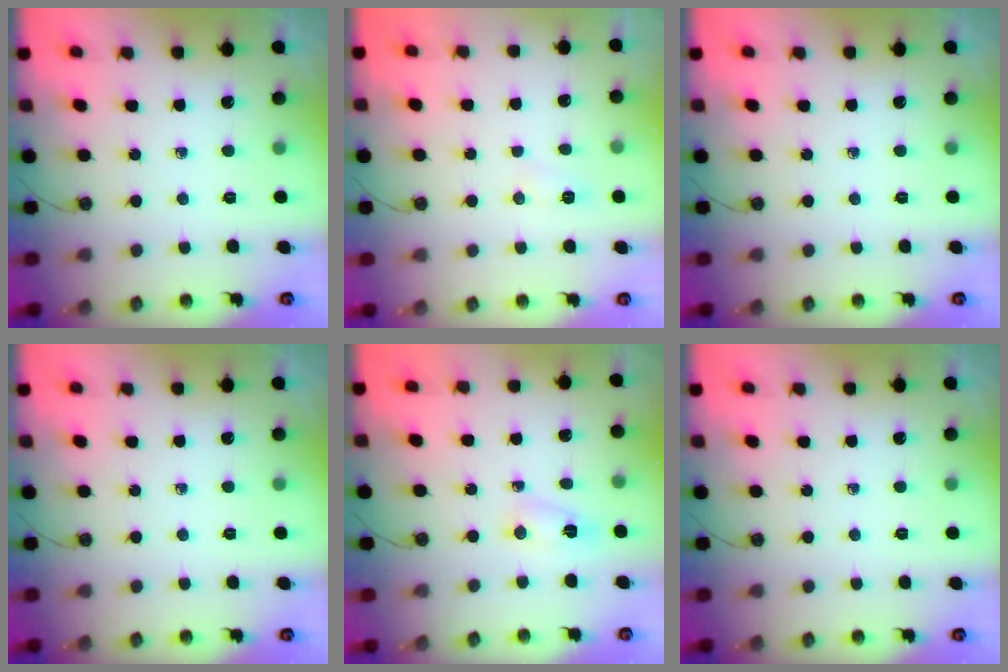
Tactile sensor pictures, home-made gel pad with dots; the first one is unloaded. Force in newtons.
{"total": 5.2, "press": 5.2, "slide": 0.5}
{"total": 0.0}
{"total": 0.0}
{"total": 2.9, "press": 2.8, "slide": 0.6}
{"total": 0.0}